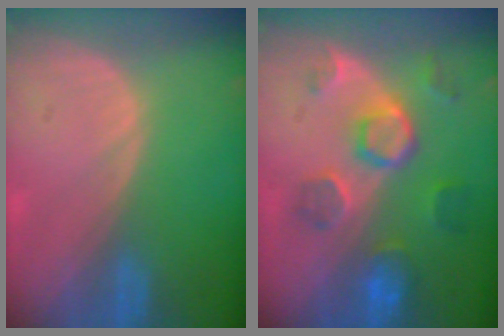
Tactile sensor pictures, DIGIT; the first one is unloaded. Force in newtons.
{"total": 8.6, "press": 7.7, "slide": 3.8}